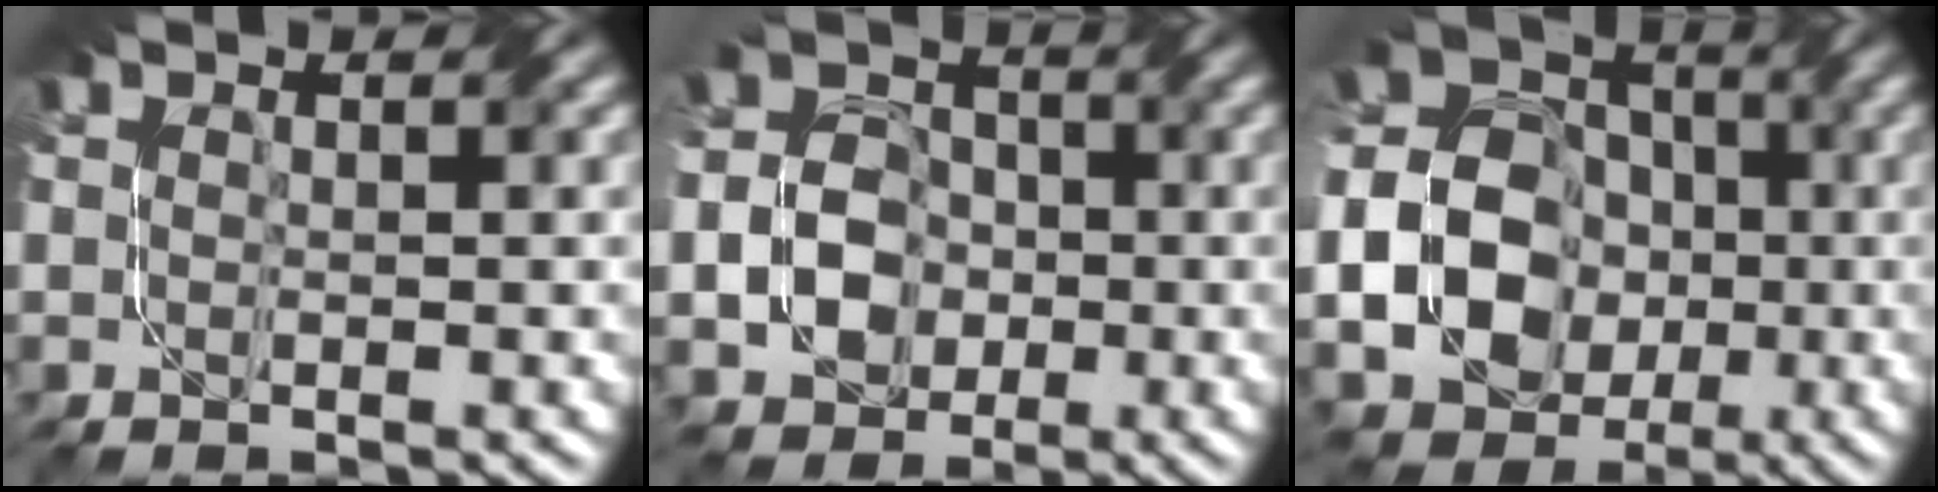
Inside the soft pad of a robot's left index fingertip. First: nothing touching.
{"total": 5.4, "force": [-2.1, 4.1, 2.7], "torque": [-0.041, -0.001, -0.054]}
{"total": 17.3, "force": [-4.4, 15.1, 7.3], "torque": [-0.156, -0.019, -0.104]}